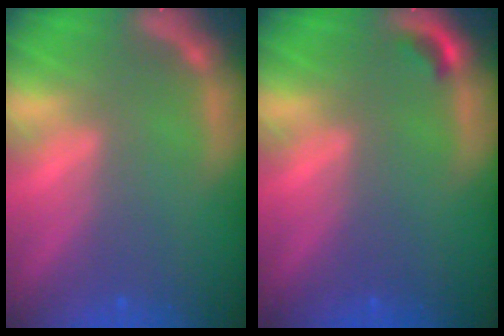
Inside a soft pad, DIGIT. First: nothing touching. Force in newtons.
{"total": 0.9}